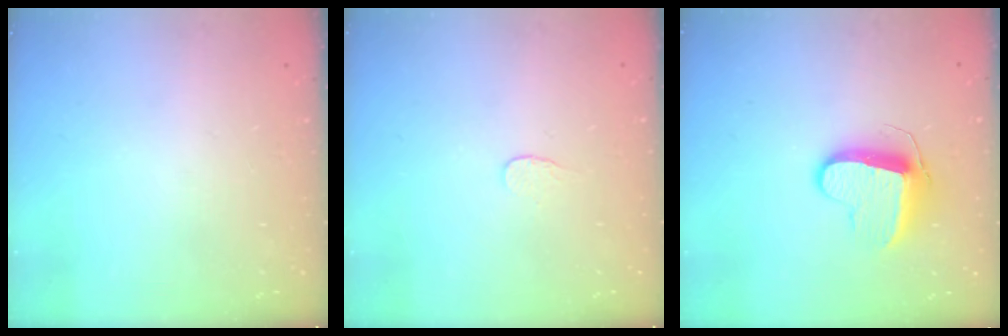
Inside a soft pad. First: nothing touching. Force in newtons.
{"total": 3.3, "press": 3.3, "slide": 0.4}
{"total": 10.1, "press": 10.1, "slide": 0.3}